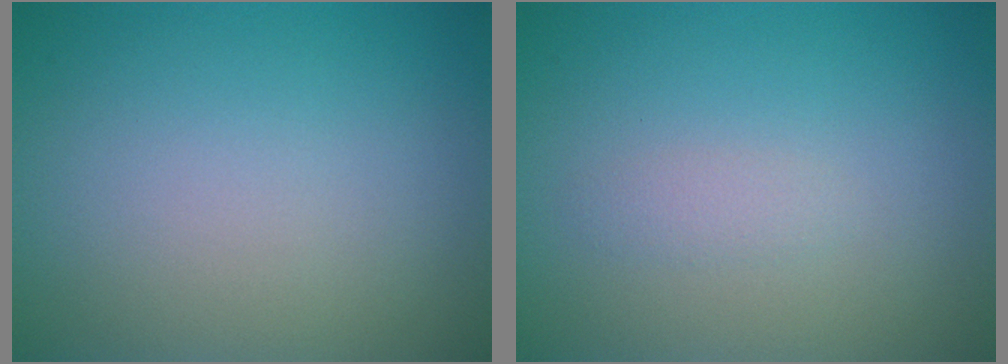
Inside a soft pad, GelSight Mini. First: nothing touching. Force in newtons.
{"total": 0.8, "press": 0.8, "slide": 0.0}